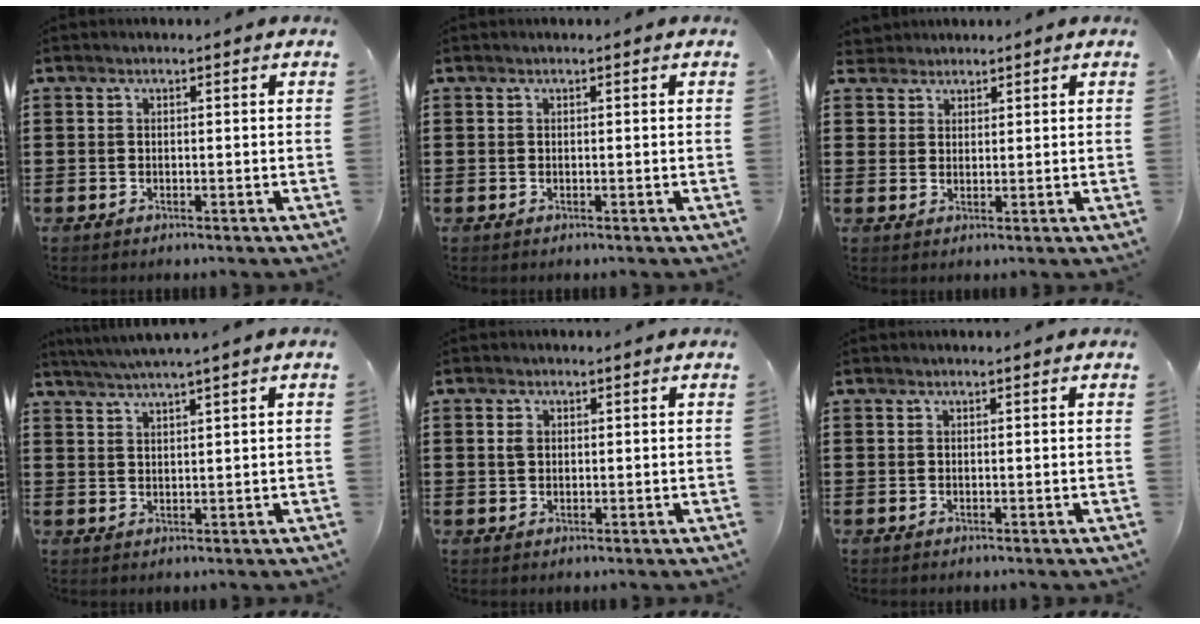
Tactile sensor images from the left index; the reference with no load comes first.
{"total": 0.0}
{"total": 2.5, "force": [2.0, 1.4, -0.2], "torque": [-0.005, 0.008, 0.040]}
{"total": 2.7, "force": [2.2, -0.8, 1.4], "torque": [-0.029, -0.005, 0.040]}
{"total": 1.5, "force": [0.4, 1.1, 0.9], "torque": [-0.021, 0.006, 0.008]}
{"total": 0.0}